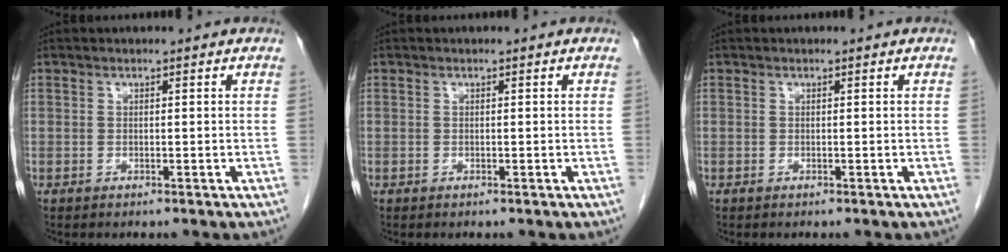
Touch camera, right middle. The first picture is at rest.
{"total": 0.0}
{"total": 0.0}